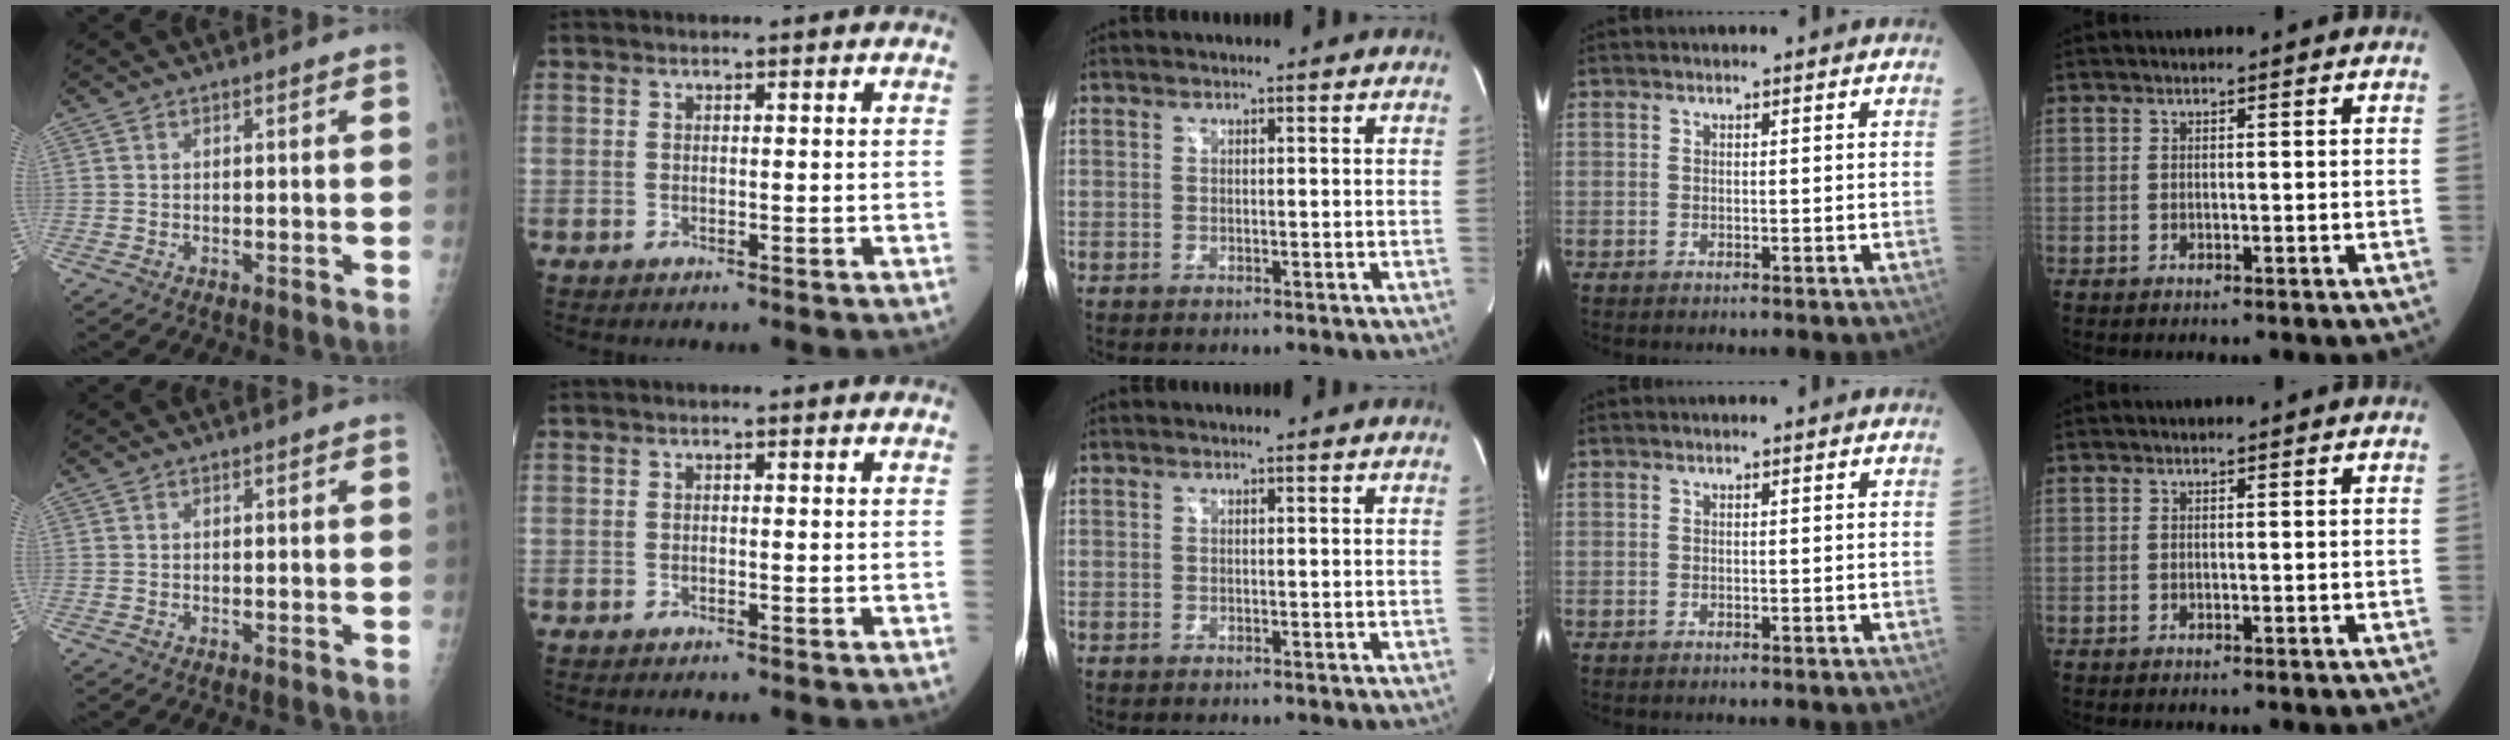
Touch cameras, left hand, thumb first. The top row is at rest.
{}